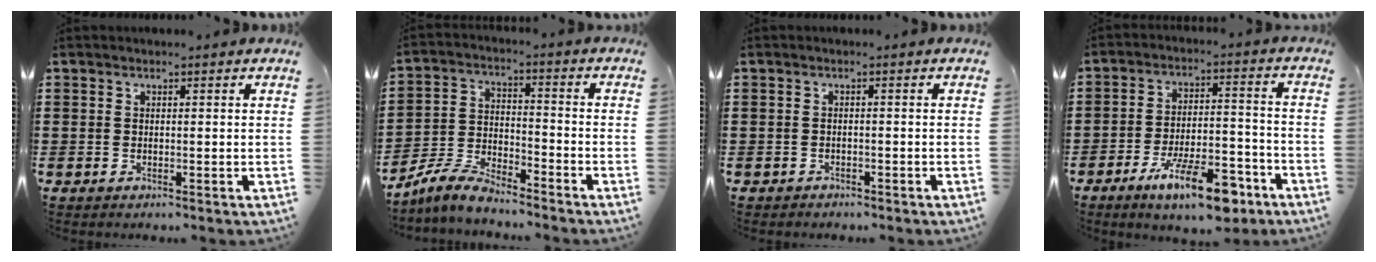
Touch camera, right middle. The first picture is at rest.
{"total": 6.5, "force": [-6.0, 1.1, 2.3], "torque": [-0.062, 0.003, -0.122]}
{"total": 0.9, "force": [-0.8, 0.3, 0.0], "torque": [-0.002, 0.002, -0.019]}
{"total": 11.8, "force": [-7.8, 3.1, 8.2], "torque": [-0.136, 0.026, -0.141]}